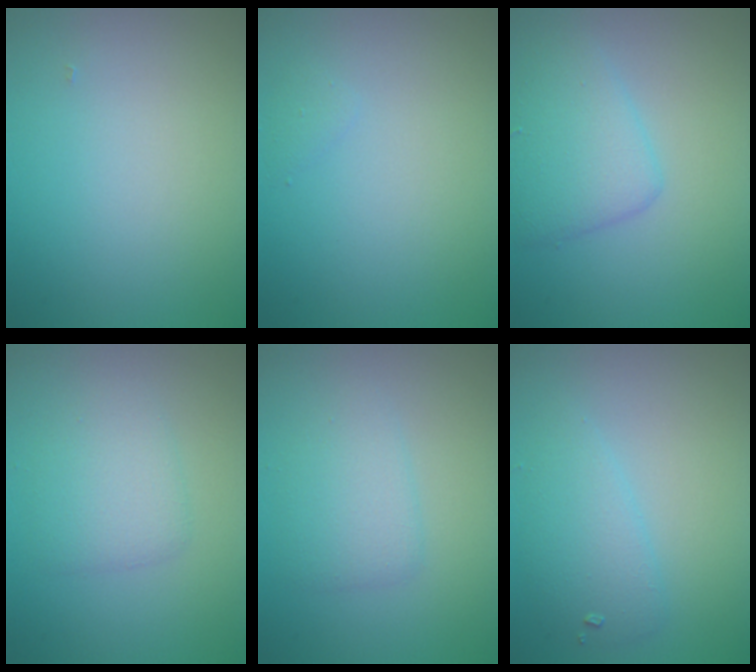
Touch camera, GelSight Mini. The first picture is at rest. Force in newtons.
{"total": 0.5, "press": 0.5, "slide": 0.0}
{"total": 3.7, "press": 3.7, "slide": 0.1}
{"total": 2.7, "press": 2.7, "slide": 0.1}
{"total": 2.5, "press": 2.5, "slide": 0.1}
{"total": 2.6, "press": 2.6, "slide": 0.2}